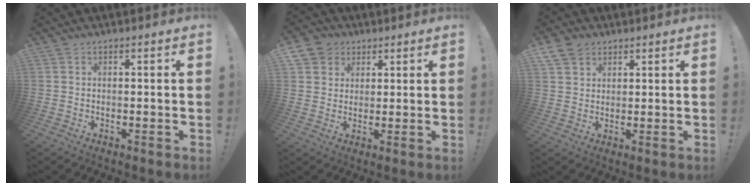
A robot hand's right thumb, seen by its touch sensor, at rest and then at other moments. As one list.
[{"total": 6.5, "force": [3.2, 5.5, 1.0], "torque": [-0.012, -0.018, 0.064]}, {"total": 6.0, "force": [3.8, 4.3, 1.9], "torque": [-0.038, -0.014, 0.078]}]